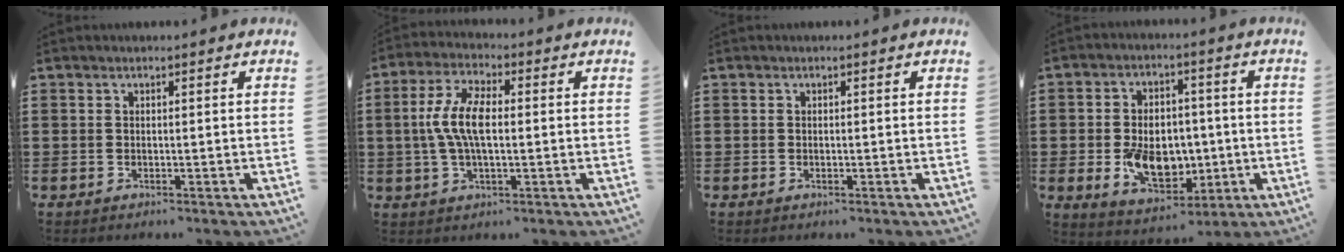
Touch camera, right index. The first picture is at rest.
{"total": 7.9, "force": [-0.1, 2.9, 7.3], "torque": [-0.167, -0.005, -0.011]}
{"total": 0.0}
{"total": 9.4, "force": [-1.5, 6.6, 6.5], "torque": [-0.120, 0.002, -0.027]}